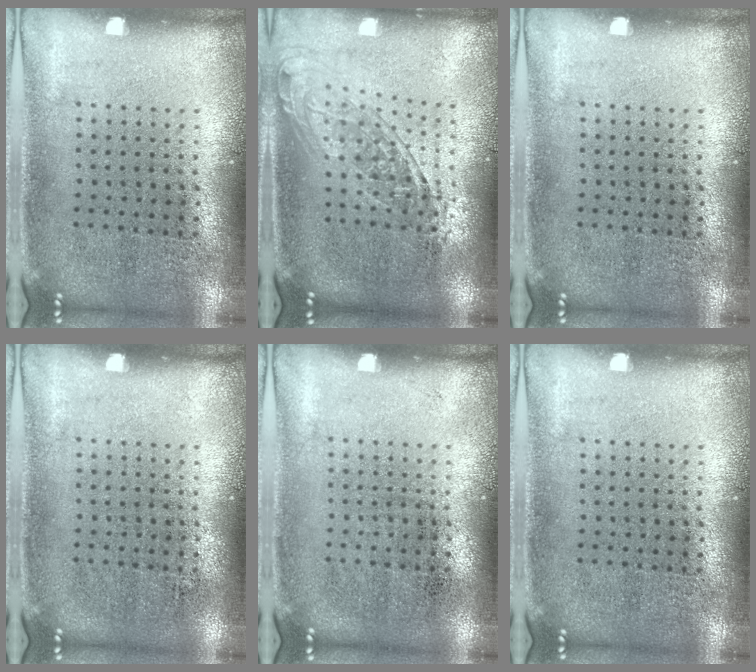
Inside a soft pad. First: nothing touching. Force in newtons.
{"total": 1.5, "press": 1.3, "slide": 0.9}
{"total": 0.0}
{"total": 0.0}
{"total": 0.0}
{"total": 0.0}